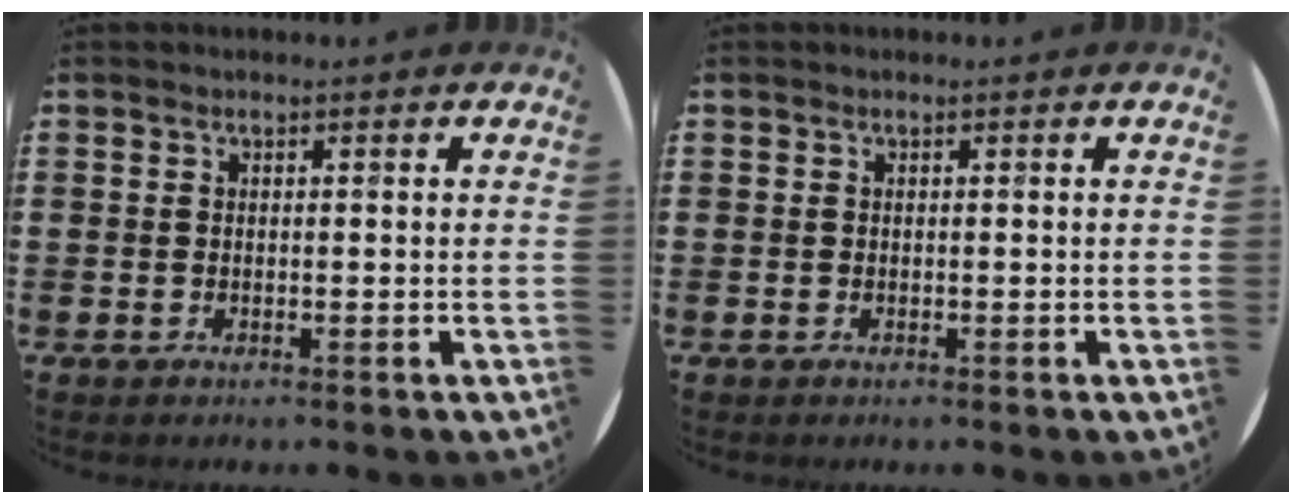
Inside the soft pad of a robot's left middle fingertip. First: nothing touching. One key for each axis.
{"total": 0.0}